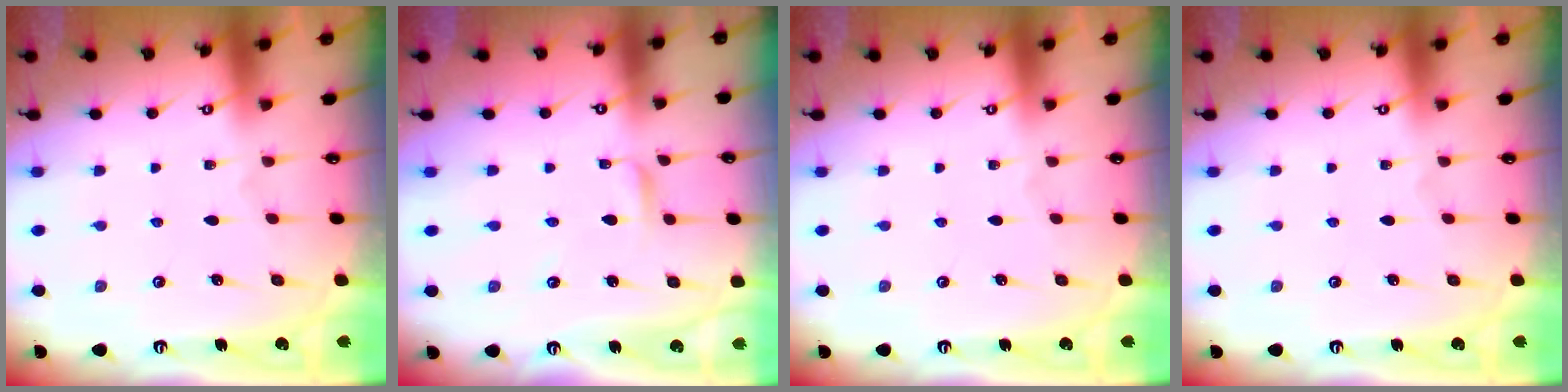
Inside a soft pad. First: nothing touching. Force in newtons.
{"total": 2.0, "press": 2.0, "slide": 0.2}
{"total": 0.0}
{"total": 0.0}